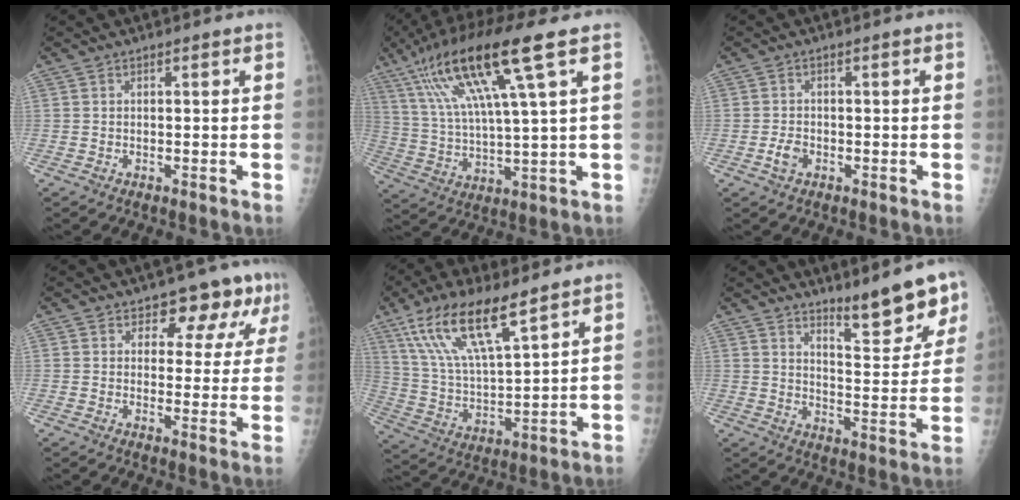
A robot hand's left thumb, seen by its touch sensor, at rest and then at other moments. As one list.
[{"total": 18.4, "force": [8.6, 1.9, 16.2], "torque": [-0.319, -0.009, 0.157]}, {"total": 2.5, "force": [-1.1, 1.6, 1.4], "torque": [-0.025, 0.009, -0.021]}, {"total": 8.7, "force": [5.8, 5.0, 4.2], "torque": [-0.010, -0.030, 0.058]}, {"total": 16.2, "force": [10.0, 4.4, 12.0], "torque": [-0.224, -0.037, 0.201]}, {"total": 11.2, "force": [8.2, 2.8, 7.1], "torque": [-0.067, -0.062, 0.127]}]